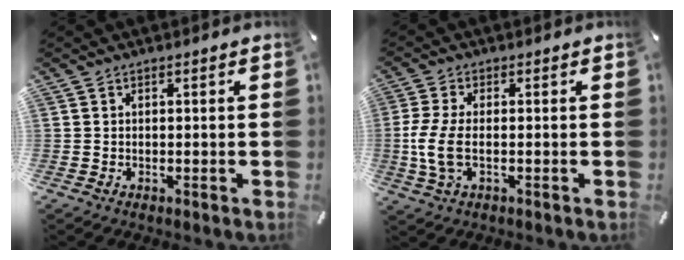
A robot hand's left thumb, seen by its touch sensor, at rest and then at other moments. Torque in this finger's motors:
{"motor_torque": [0.71, 1.76, 0.54, -0.56, 0.17]}